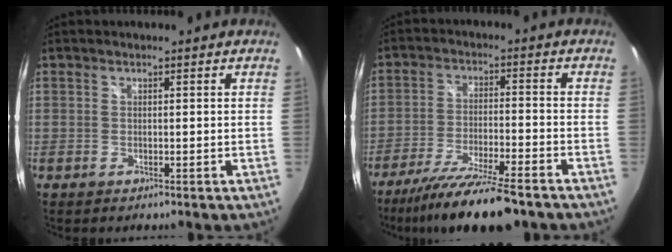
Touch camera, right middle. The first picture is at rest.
{"total": 14.1, "force": [-11.6, 1.5, 8.0], "torque": [-0.164, -0.025, -0.193]}